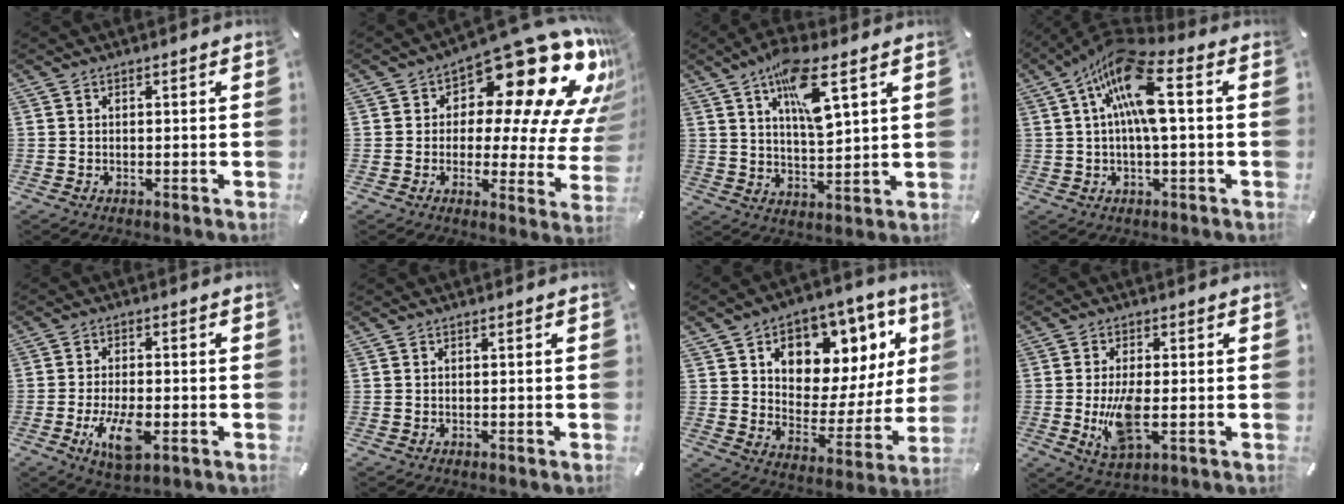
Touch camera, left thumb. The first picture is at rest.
{"total": 20.6, "force": [11.4, 9.0, 14.7], "torque": [-0.194, -0.100, 0.183]}
{"total": 12.6, "force": [6.6, 4.0, 9.9], "torque": [-0.169, -0.020, 0.112]}
{"total": 14.9, "force": [2.6, 5.2, 13.8], "torque": [-0.275, -0.002, 0.045]}
{"total": 9.2, "force": [-3.0, 4.1, 7.6], "torque": [-0.157, -0.007, -0.053]}
{"total": 0.0}
{"total": 12.9, "force": [7.0, 8.9, 6.1], "torque": [-0.079, -0.061, 0.119]}
{"total": 9.0, "force": [-0.9, 4.0, 8.1], "torque": [-0.175, -0.022, -0.018]}